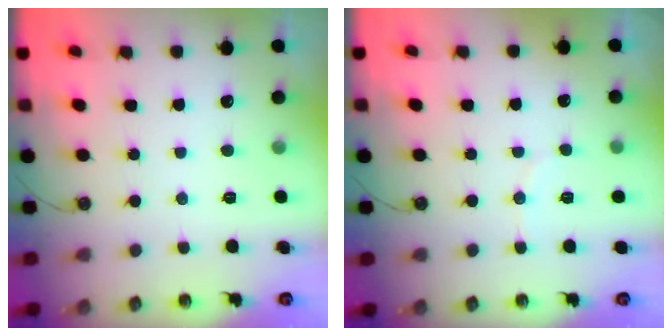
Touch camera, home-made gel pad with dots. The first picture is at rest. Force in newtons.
{"total": 3.8, "press": 3.7, "slide": 1.0}